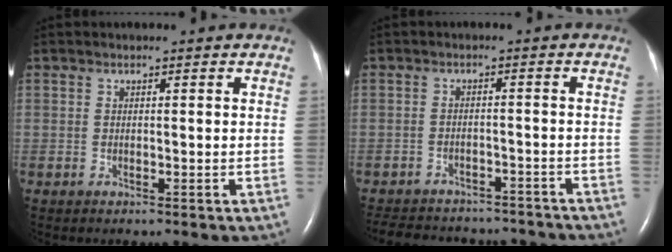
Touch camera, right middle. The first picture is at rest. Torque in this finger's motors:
{"motor_torque": [0.83, -0.90, 0.07, 0.05]}